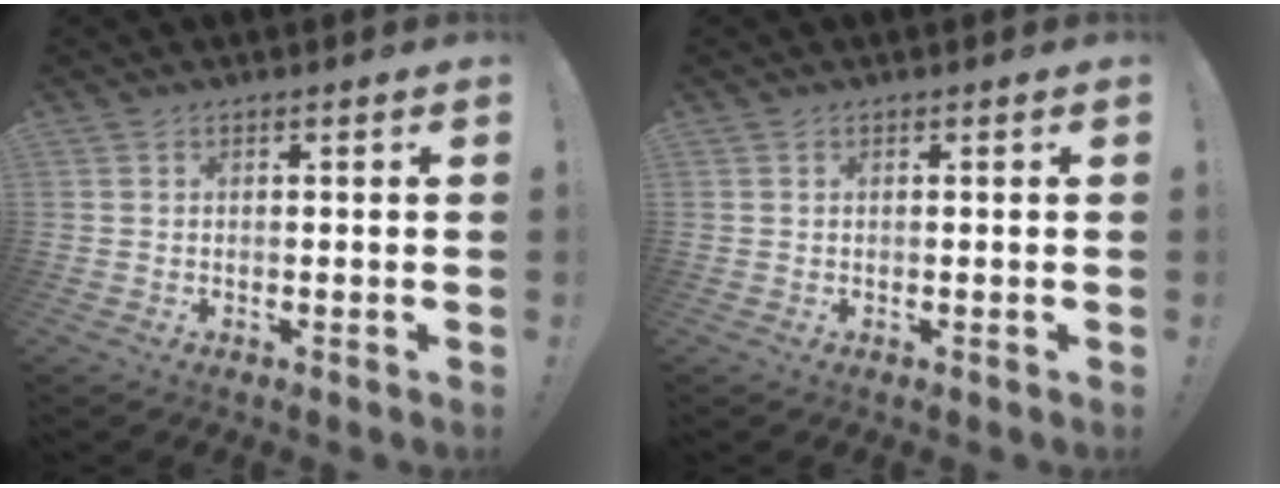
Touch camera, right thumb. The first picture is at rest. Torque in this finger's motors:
{"motor_torque": [-0.05, 0.12, 0.14, 0.02, -0.04]}